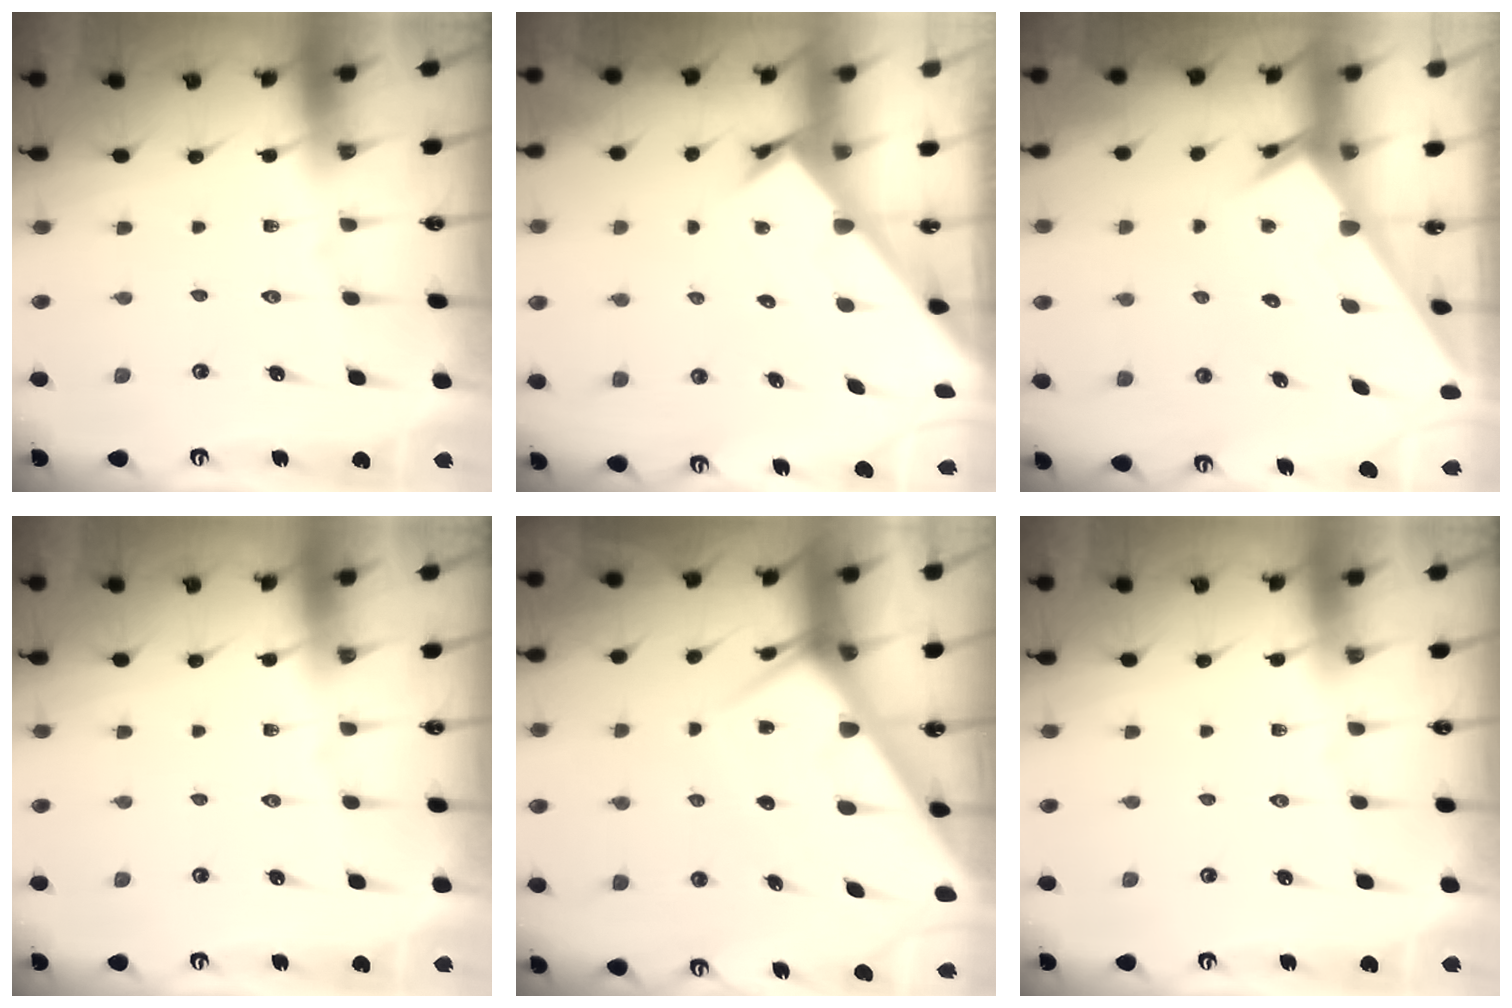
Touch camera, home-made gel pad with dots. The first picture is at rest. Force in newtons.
{"total": 2.4, "press": 2.4, "slide": 0.2}
{"total": 2.4, "press": 2.4, "slide": 0.1}
{"total": 0.0}
{"total": 5.3, "press": 5.3, "slide": 0.5}
{"total": 0.0}